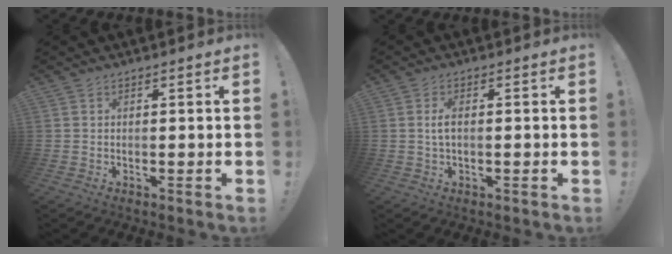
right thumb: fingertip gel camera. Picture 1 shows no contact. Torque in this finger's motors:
{"motor_torque": [0.02, 0.06, 0.14, 0.27, 0.00]}